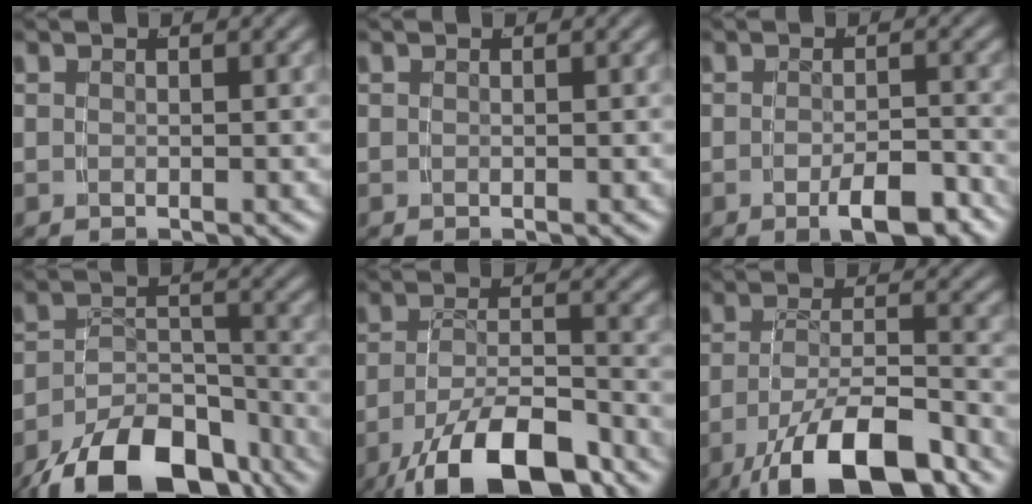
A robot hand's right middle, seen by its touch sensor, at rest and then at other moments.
{"total": 0.0}
{"total": 3.7, "force": [-2.3, 0.9, 2.8], "torque": [-0.033, -0.003, -0.038]}
{"total": 11.6, "force": [-7.8, 5.9, 6.2], "torque": [-0.088, -0.028, -0.110]}
{"total": 10.1, "force": [-5.9, 4.3, 7.0], "torque": [-0.105, -0.027, -0.075]}
{"total": 9.6, "force": [-5.0, 3.9, 7.1], "torque": [-0.115, -0.026, -0.060]}